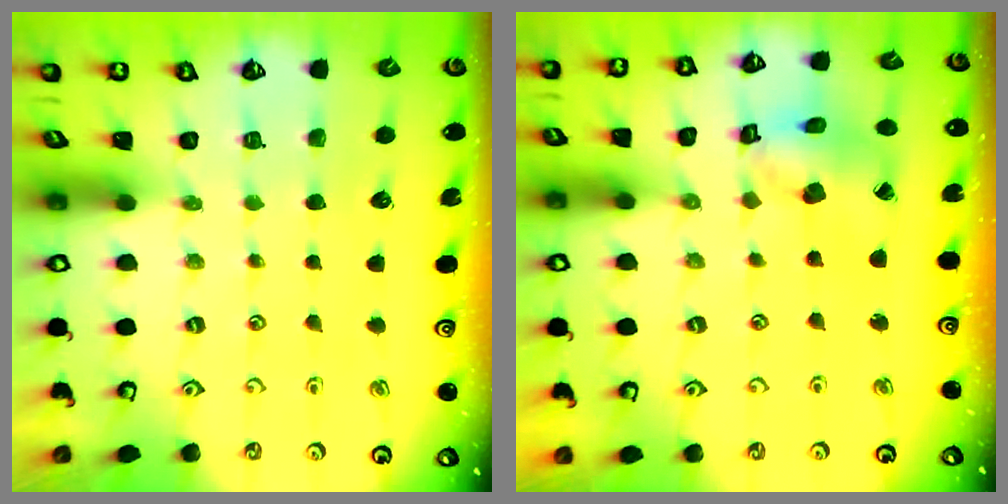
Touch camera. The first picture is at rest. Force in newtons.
{"total": 12.0, "press": 11.9, "slide": 1.5}